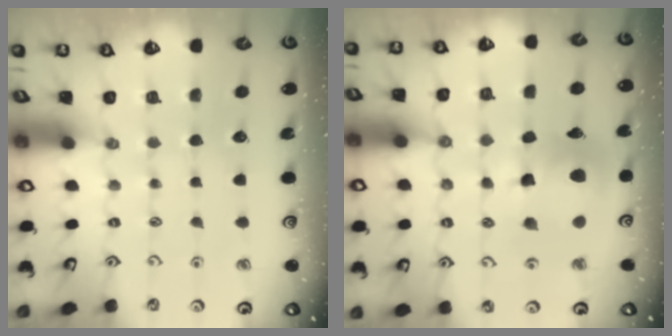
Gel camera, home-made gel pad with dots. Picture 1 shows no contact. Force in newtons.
{"total": 13.6, "press": 13.6, "slide": 1.4}